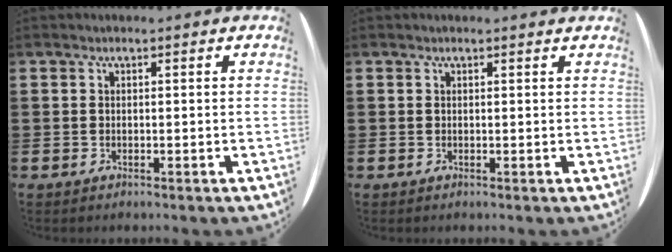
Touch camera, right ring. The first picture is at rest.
{"total": 0.0}